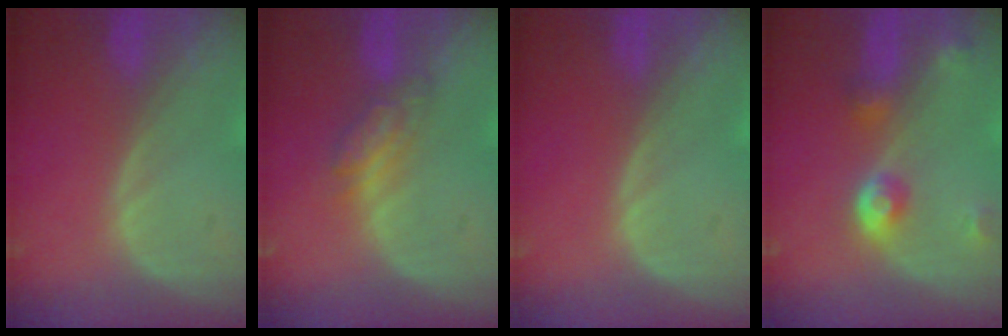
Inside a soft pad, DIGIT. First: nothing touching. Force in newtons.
{"total": 4.6, "press": 4.4, "slide": 1.4}
{"total": 0.0}
{"total": 4.8, "press": 4.4, "slide": 2.0}